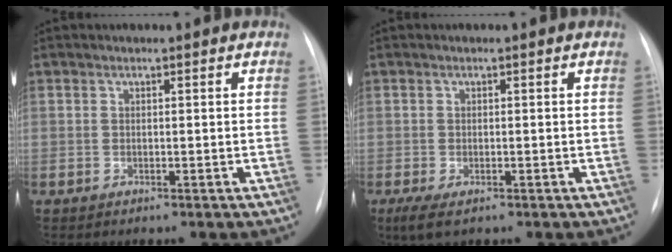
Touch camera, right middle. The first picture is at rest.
{"total": 3.6, "force": [-1.9, 1.6, 2.6], "torque": [-0.050, -0.009, -0.026]}